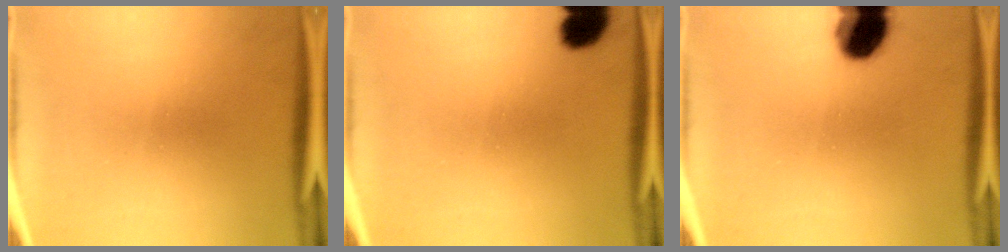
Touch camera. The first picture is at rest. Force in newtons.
{"total": 6.1}
{"total": 11.3}